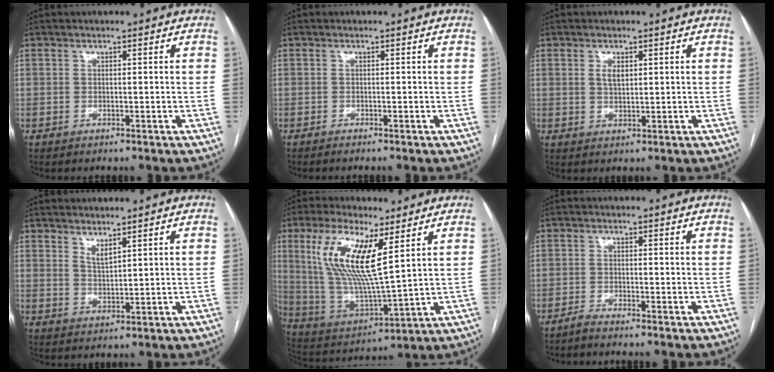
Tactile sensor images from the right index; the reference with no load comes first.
{"total": 1.1, "force": [-0.9, -0.2, 0.5], "torque": [-0.005, 0.001, -0.014]}
{"total": 2.2, "force": [0.8, 1.0, 1.8], "torque": [-0.036, 0.000, 0.018]}
{"total": 2.3, "force": [1.9, 0.3, 1.3], "torque": [-0.029, -0.015, 0.041]}
{"total": 15.0, "force": [5.8, 3.0, 13.6], "torque": [-0.294, -0.002, 0.115]}
{"total": 1.9, "force": [-1.7, -0.7, 0.6], "torque": [-0.013, -0.001, -0.035]}